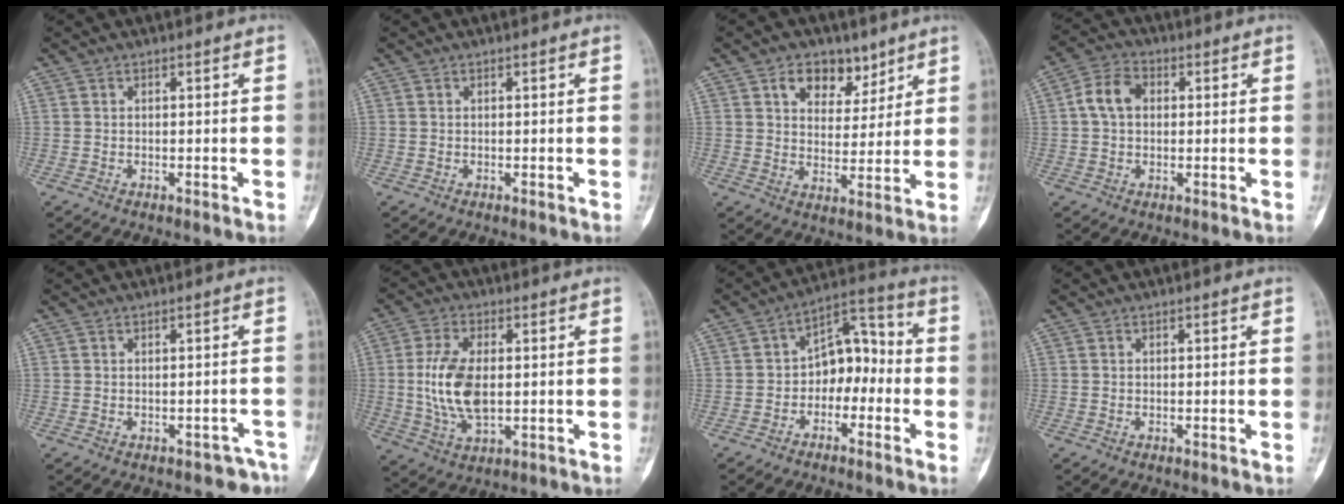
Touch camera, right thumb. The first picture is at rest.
{"total": 0.0}
{"total": 8.7, "force": [5.1, 5.8, 3.9], "torque": [-0.022, -0.023, 0.079]}
{"total": 6.5, "force": [0.8, 4.8, 4.4], "torque": [-0.078, 0.017, 0.008]}
{"total": 2.8, "force": [-2.2, 1.7, 0.3], "torque": [0.012, 0.027, -0.026]}
{"total": 11.5, "force": [0.3, 6.2, 9.7], "torque": [-0.198, -0.005, 0.013]}
{"total": 9.4, "force": [-2.0, 6.5, 6.5], "torque": [-0.063, 0.046, -0.048]}
{"total": 0.0}